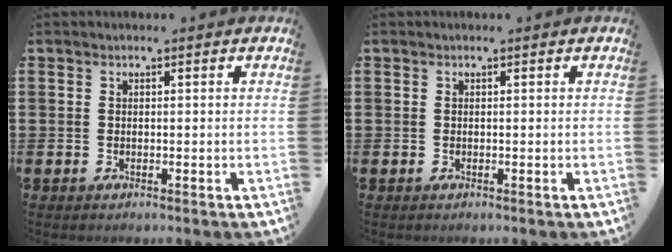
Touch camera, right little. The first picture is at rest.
{"total": 0.0}